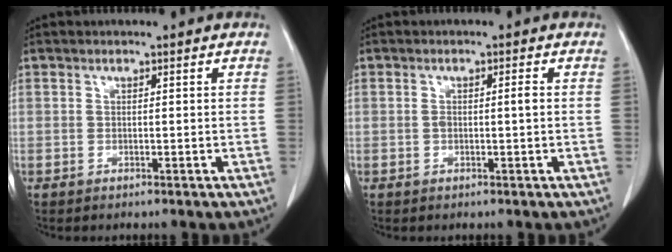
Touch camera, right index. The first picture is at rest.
{"total": 1.8, "force": [0.0, 0.2, 1.7], "torque": [-0.034, 0.003, 0.002]}